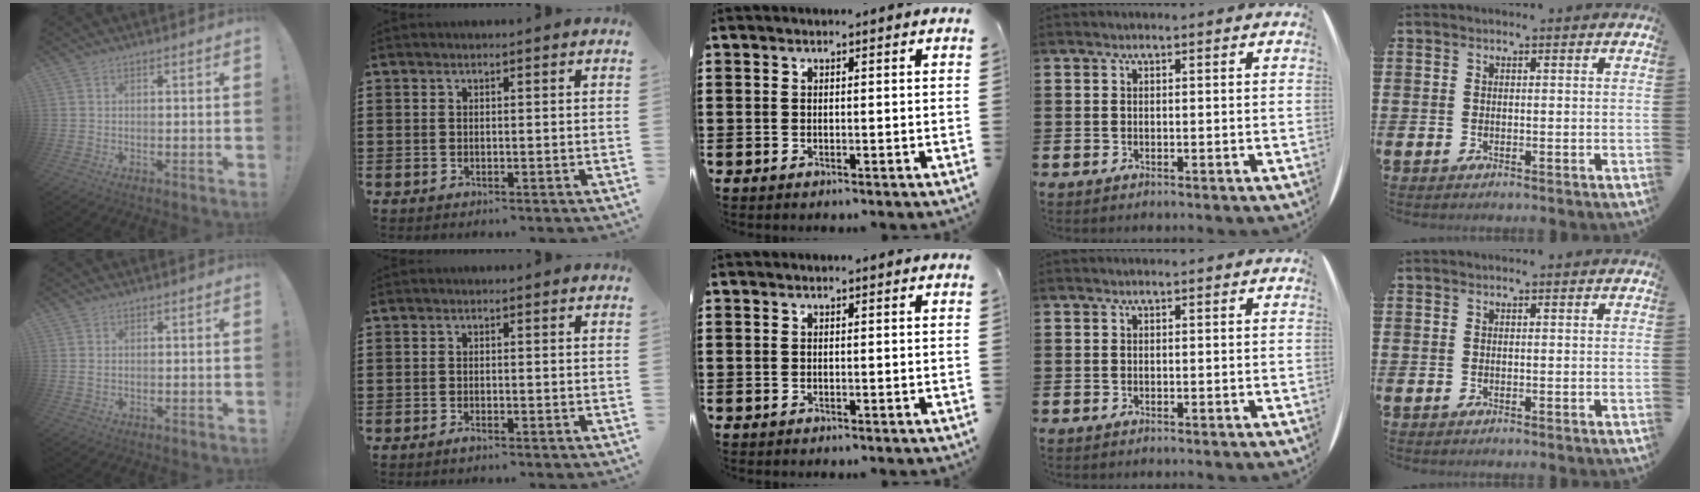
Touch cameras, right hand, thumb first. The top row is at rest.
{"thumb": {"total": 0.9, "force": [0.3, 0.5, 0.7], "torque": [-0.009, 0.001, 0.004]}, "index": {"total": 0.9, "force": [-0.7, 0.1, 0.5], "torque": [-0.011, -0.004, -0.012]}}